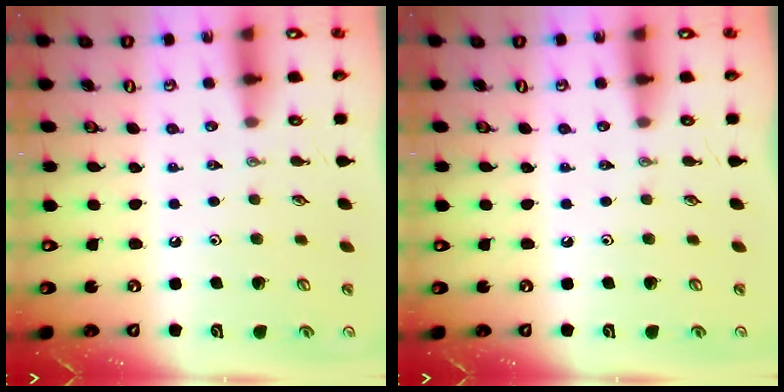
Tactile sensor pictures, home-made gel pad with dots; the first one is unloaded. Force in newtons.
{"total": 0.0}